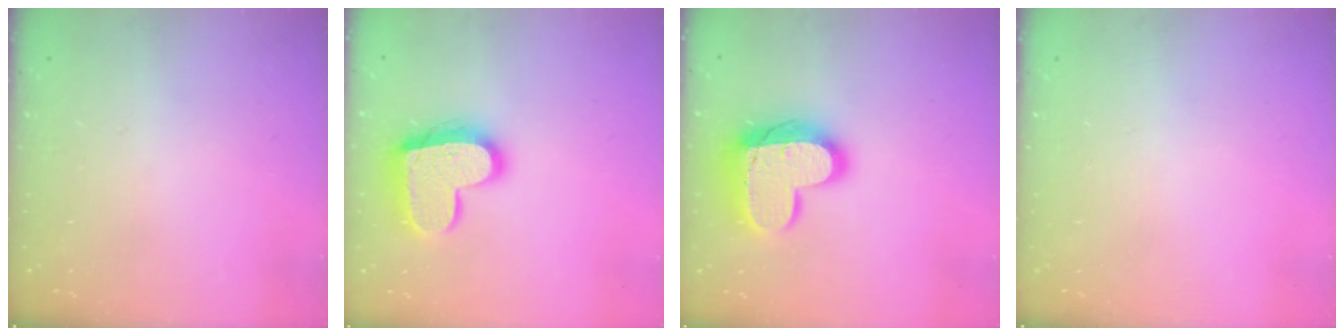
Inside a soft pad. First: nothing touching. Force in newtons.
{"total": 17.6, "press": 17.5, "slide": 1.3}
{"total": 17.8, "press": 17.8, "slide": 1.3}
{"total": 0.0}